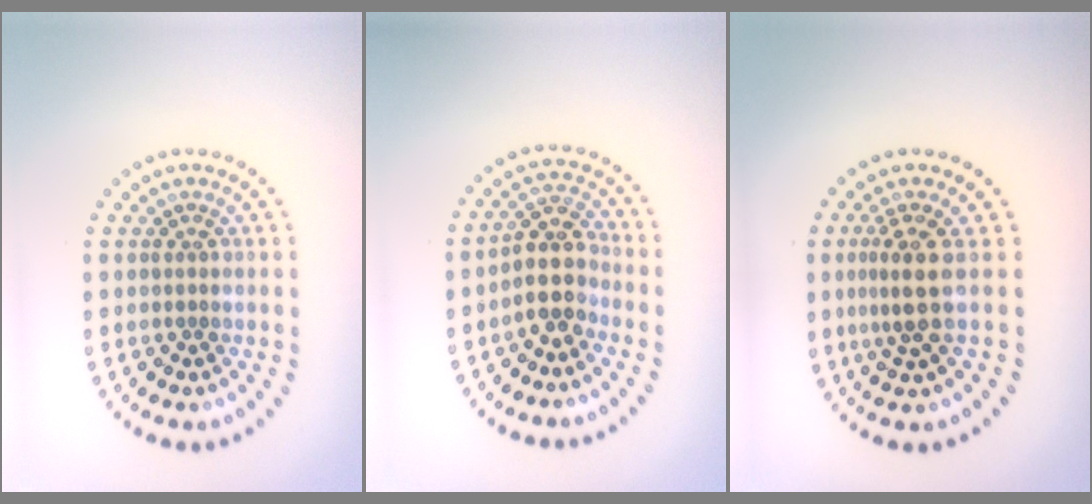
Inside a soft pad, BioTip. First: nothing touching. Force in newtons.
{"total": 3.3, "press": 2.9, "slide": 1.6}
{"total": 2.9, "press": 2.4, "slide": 1.6}